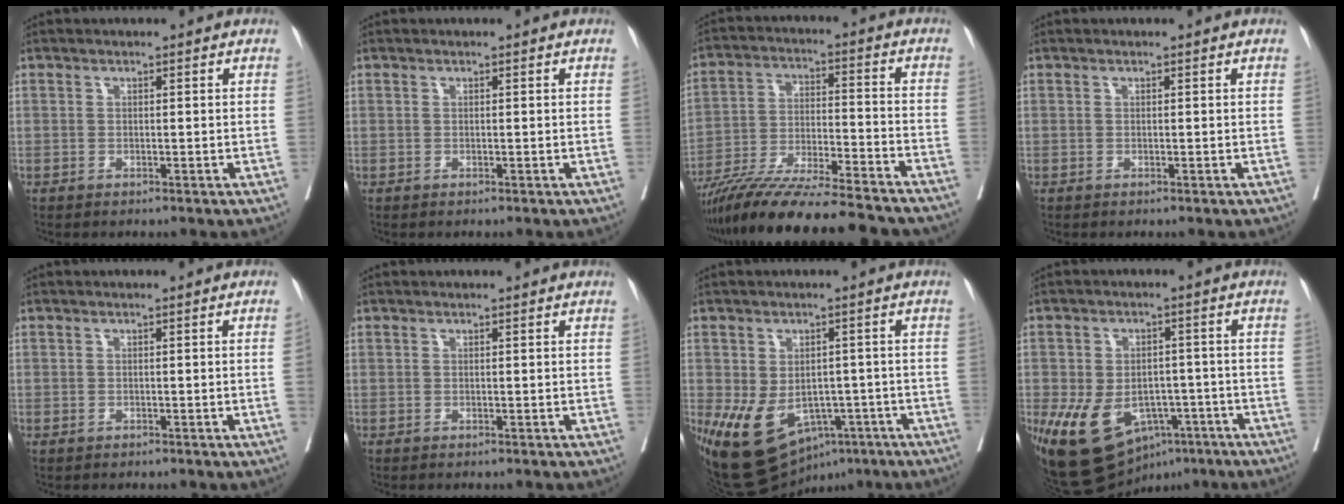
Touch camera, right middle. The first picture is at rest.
{"total": 0.0}
{"total": 21.4, "force": [-18.8, 1.2, 10.1], "torque": [-0.172, -0.030, -0.304]}
{"total": 0.0}
{"total": 0.8, "force": [-0.2, -0.1, 0.8], "torque": [-0.012, 0.004, -0.003]}
{"total": 0.0}
{"total": 14.7, "force": [-7.0, 9.4, 8.9], "torque": [-0.169, -0.003, -0.092]}
{"total": 16.0, "force": [-7.4, 10.2, 9.8], "torque": [-0.193, 0.003, -0.100]}